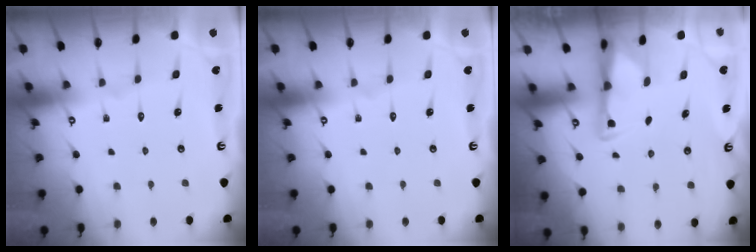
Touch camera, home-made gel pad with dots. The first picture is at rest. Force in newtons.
{"total": 0.0}
{"total": 3.1, "press": 3.0, "slide": 0.6}